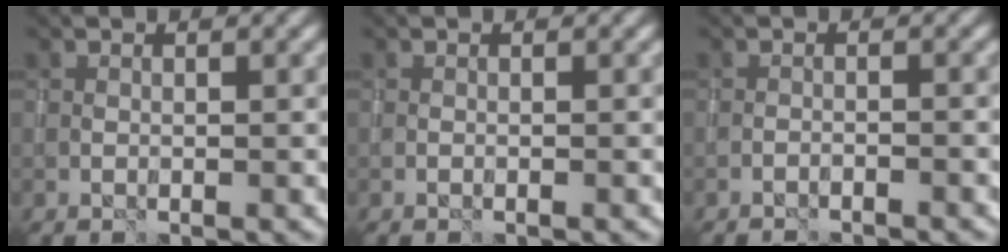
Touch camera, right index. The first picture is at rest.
{"total": 0.0}
{"total": 1.3, "force": [-1.2, 0.0, 0.4], "torque": [-0.011, 0.006, -0.024]}